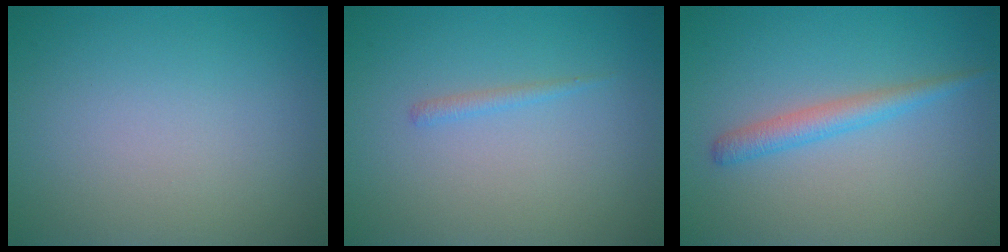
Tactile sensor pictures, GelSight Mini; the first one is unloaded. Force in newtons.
{"total": 0.8, "press": 0.8, "slide": 0.1}
{"total": 2.2, "press": 2.2, "slide": 0.2}